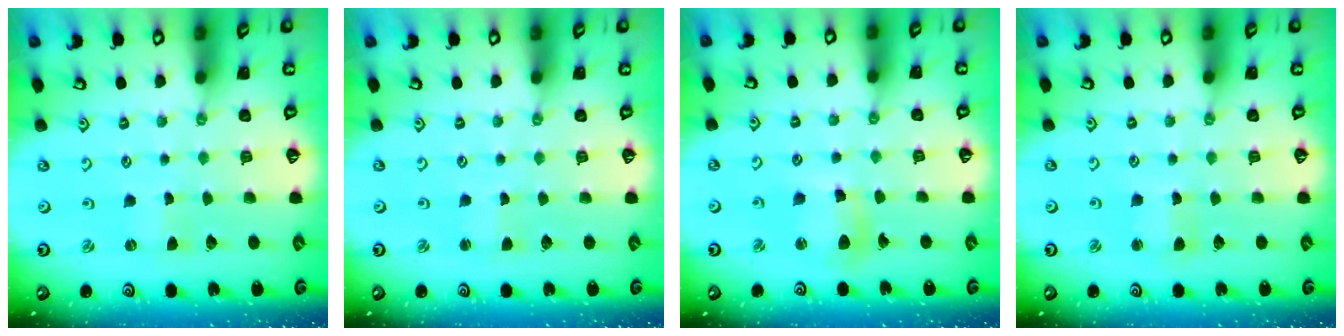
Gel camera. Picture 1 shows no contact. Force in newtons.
{"total": 1.5, "press": 1.4, "slide": 0.3}
{"total": 9.9, "press": 9.8, "slide": 1.1}
{"total": 1.4, "press": 1.3, "slide": 0.3}